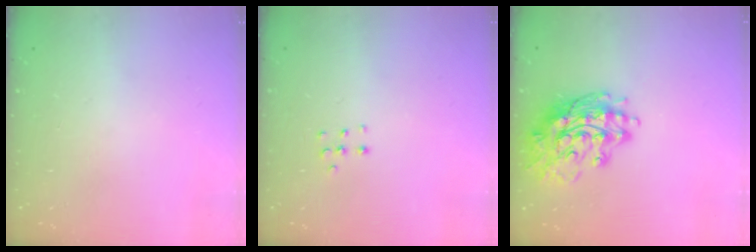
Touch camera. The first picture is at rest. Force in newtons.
{"total": 4.1, "press": 4.1, "slide": 0.5}
{"total": 16.9, "press": 16.8, "slide": 1.2}